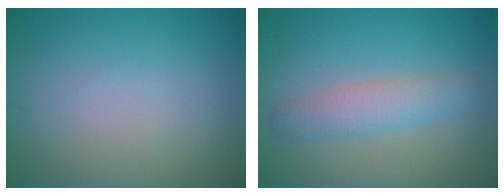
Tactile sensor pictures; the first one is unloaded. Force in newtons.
{"total": 3.0, "press": 3.0, "slide": 0.1}